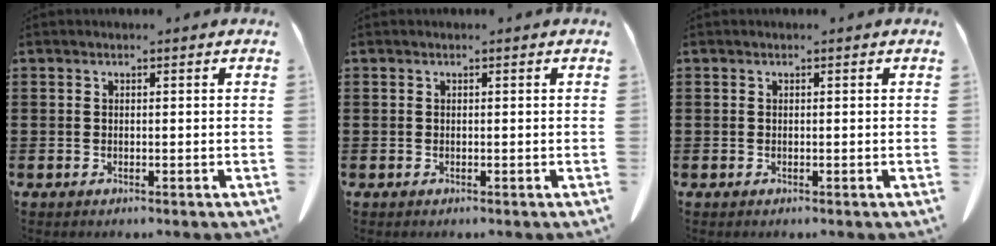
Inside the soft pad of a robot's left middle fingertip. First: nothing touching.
{"total": 0.0}
{"total": 0.0}